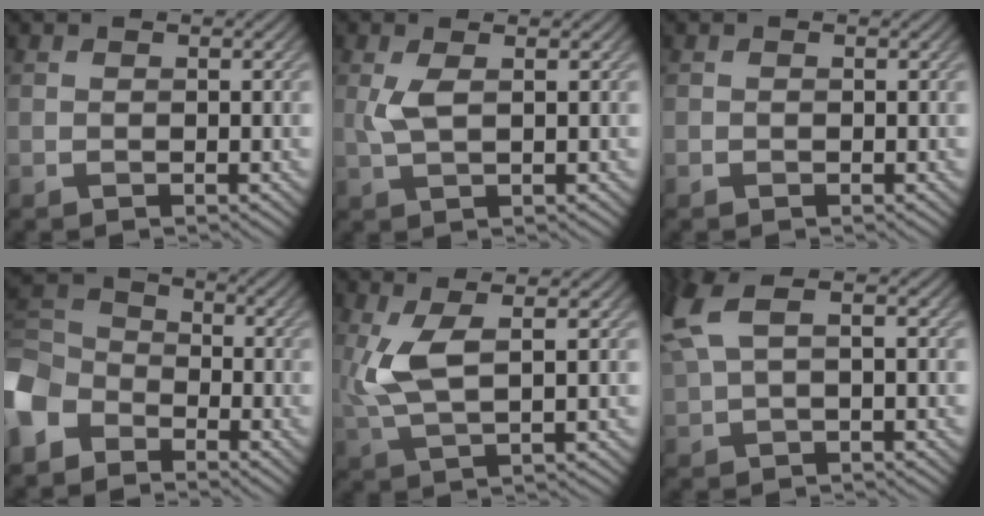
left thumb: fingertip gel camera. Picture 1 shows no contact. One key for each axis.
{"total": 2.8, "fx": 0.7, "fy": 0.8, "fz": 2.6, "tx": -0.063, "ty": 0.003, "tz": 0.013}
{"total": 0.0}
{"total": 7.8, "fx": -4.6, "fy": 5.3, "fz": 3.4, "tx": -0.099, "ty": -0.004, "tz": -0.120}
{"total": 6.0, "fx": 1.5, "fy": 1.8, "fz": 5.5, "tx": -0.133, "ty": 0.003, "tz": 0.029}
{"total": 6.1, "fx": 1.9, "fy": 2.5, "fz": 5.2, "tx": -0.139, "ty": 0.013, "tz": 0.036}